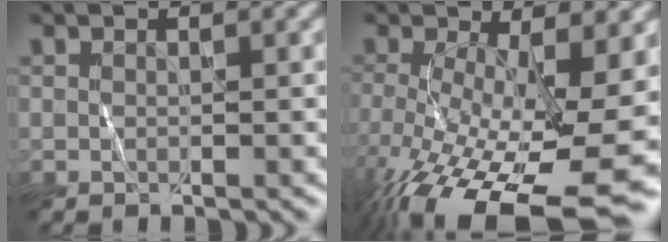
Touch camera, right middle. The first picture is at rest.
{"total": 15.6, "force": [-5.6, 6.1, 13.2], "torque": [-0.231, -0.033, -0.078]}